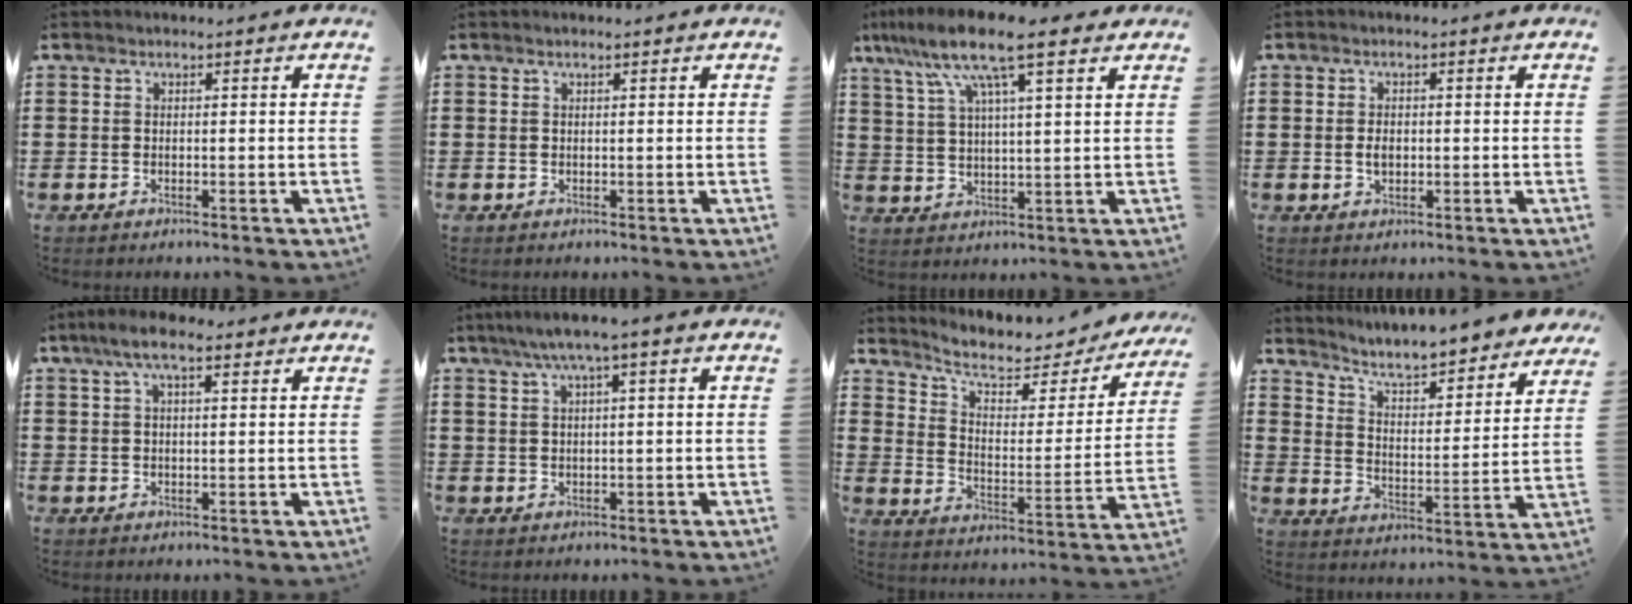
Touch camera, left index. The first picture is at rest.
{"total": 0.0}
{"total": 11.2, "force": [7.6, 1.9, 7.9], "torque": [-0.167, -0.012, 0.130]}
{"total": 2.0, "force": [-0.1, 1.1, 1.6], "torque": [-0.034, 0.003, -0.002]}
{"total": 5.2, "force": [2.9, 1.8, 4.0], "torque": [-0.084, 0.011, 0.050]}
{"total": 3.4, "force": [1.0, 0.2, 3.2], "torque": [-0.062, 0.001, 0.013]}
{"total": 5.4, "force": [3.8, 2.2, 3.1], "torque": [-0.074, -0.025, 0.058]}
{"total": 5.6, "force": [5.3, 0.0, 1.6], "torque": [-0.059, -0.048, 0.086]}